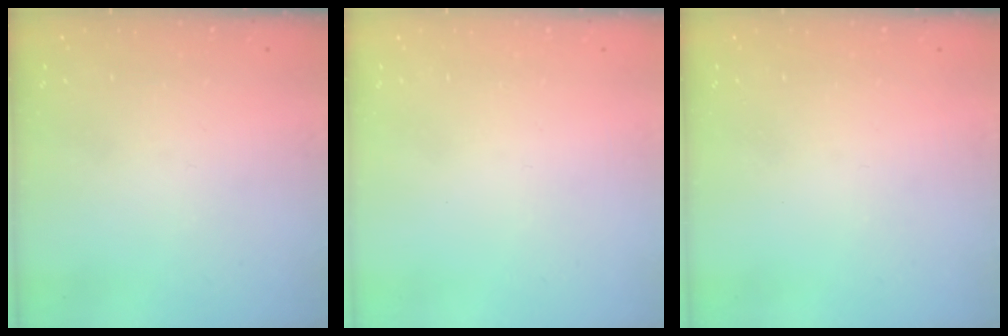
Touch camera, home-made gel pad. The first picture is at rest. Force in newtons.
{"total": 1.6, "press": 1.6, "slide": 0.1}
{"total": 0.0}